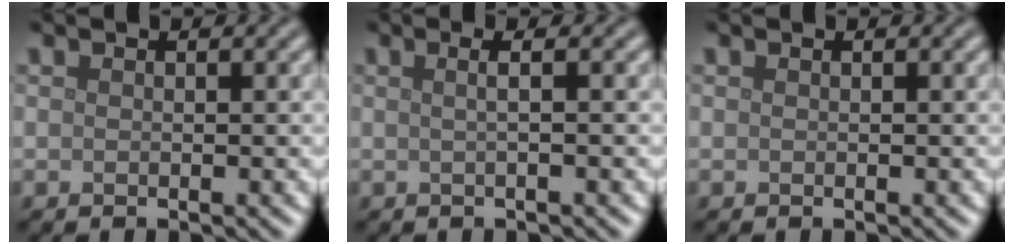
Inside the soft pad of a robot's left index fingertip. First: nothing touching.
{"total": 2.2, "force": [0.4, 0.9, 1.9], "torque": [-0.016, 0.001, -0.016]}
{"total": 0.0}